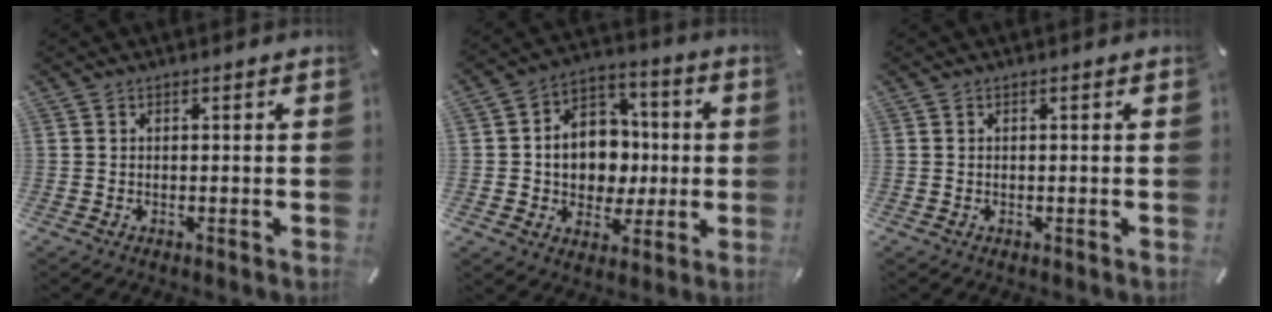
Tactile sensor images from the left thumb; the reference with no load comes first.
{"total": 12.1, "force": [-0.6, 10.8, 5.5], "torque": [-0.091, 0.013, 0.000]}
{"total": 0.0}